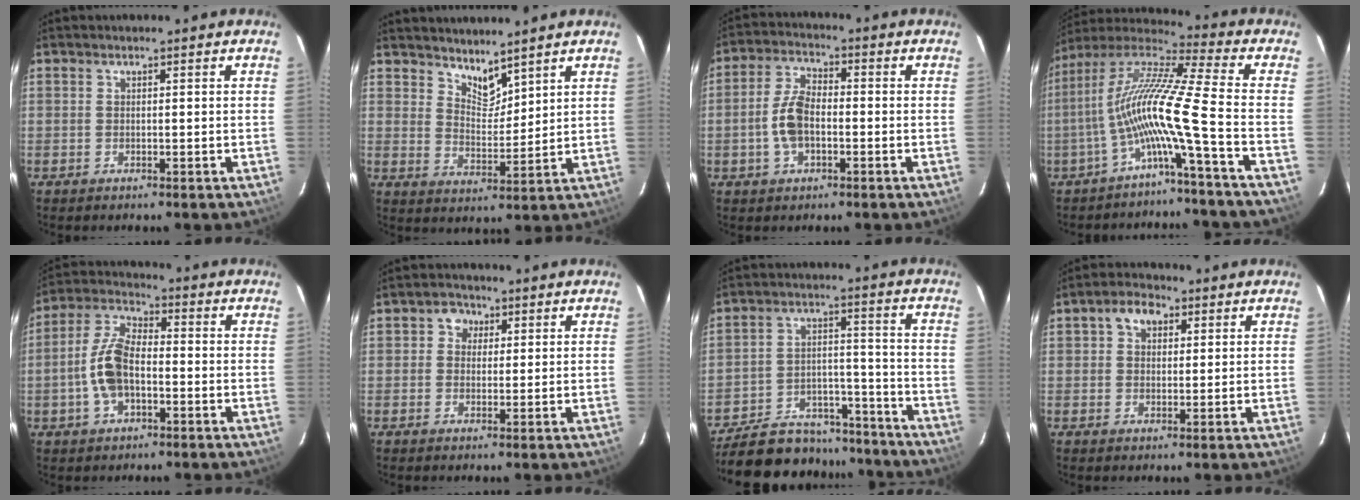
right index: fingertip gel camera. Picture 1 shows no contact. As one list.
[{"total": 5.4, "force": [4.8, 1.8, 1.7], "torque": [-0.020, -0.007, 0.086]}, {"total": 7.3, "force": [-1.7, 4.2, 5.7], "torque": [-0.122, 0.013, -0.029]}, {"total": 12.8, "force": [-4.9, -1.9, 11.6], "torque": [-0.204, -0.002, -0.099]}, {"total": 9.6, "force": [-2.4, 5.1, 7.7], "torque": [-0.166, 0.015, -0.044]}, {"total": 3.2, "force": [0.8, 3.0, 0.7], "torque": [-0.005, 0.013, 0.009]}, {"total": 23.3, "force": [-19.9, 9.3, 7.8], "torque": [-0.171, 0.034, -0.271]}, {"total": 4.6, "force": [1.8, 3.5, 2.5], "torque": [-0.040, 0.017, 0.030]}]